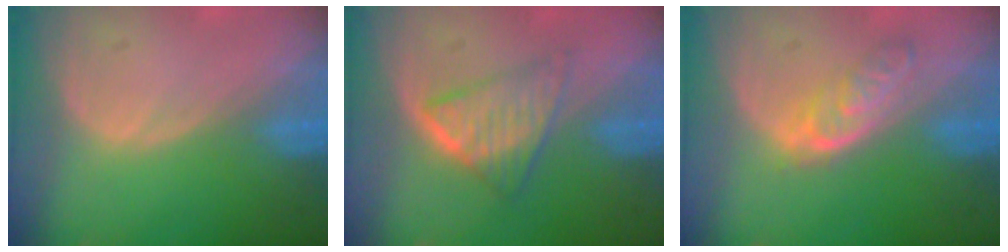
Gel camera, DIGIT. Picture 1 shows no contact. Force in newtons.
{"total": 5.5, "press": 5.3, "slide": 1.5}
{"total": 4.7, "press": 4.4, "slide": 1.6}